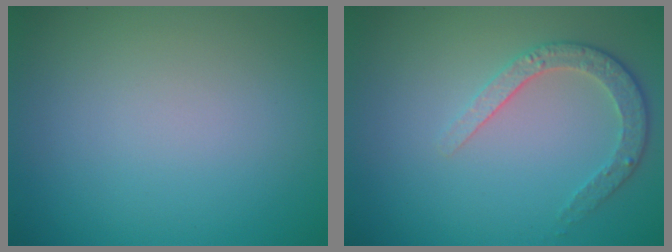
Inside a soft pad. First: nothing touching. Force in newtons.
{"total": 2.6, "press": 2.5, "slide": 1.0}